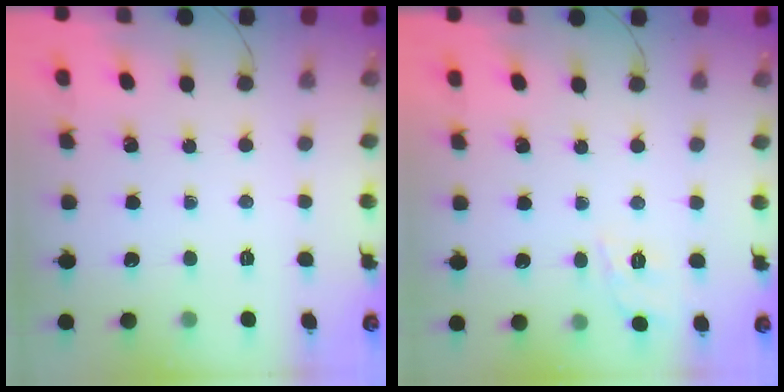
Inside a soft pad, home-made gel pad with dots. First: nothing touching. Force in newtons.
{"total": 7.7, "press": 7.5, "slide": 1.6}